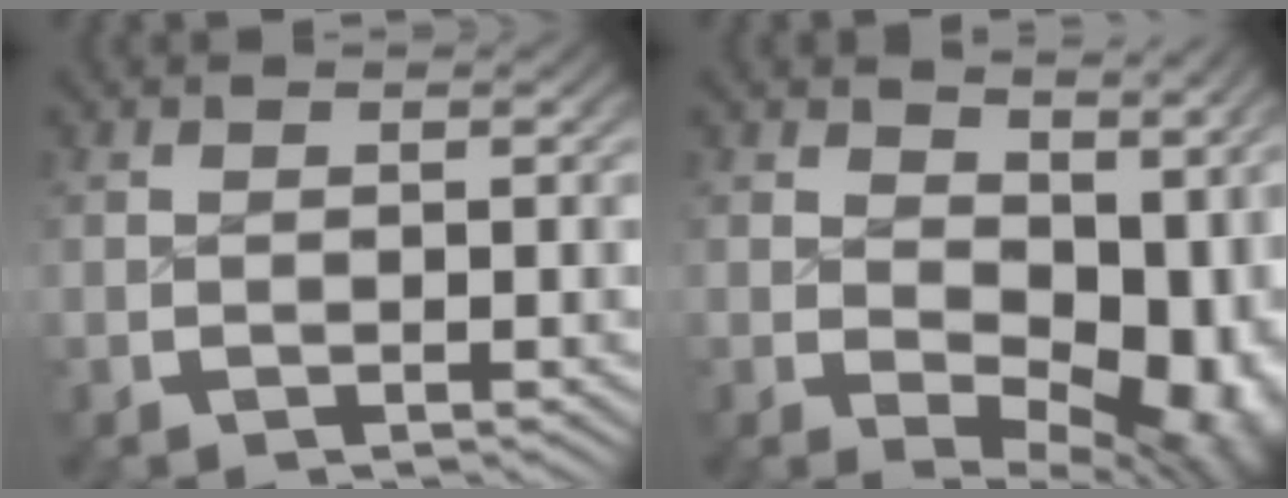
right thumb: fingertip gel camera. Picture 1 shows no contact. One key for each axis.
{"total": 8.1, "fx": 0.2, "fy": 4.8, "fz": 6.5, "tx": -0.092, "ty": -0.041, "tz": 0.028}